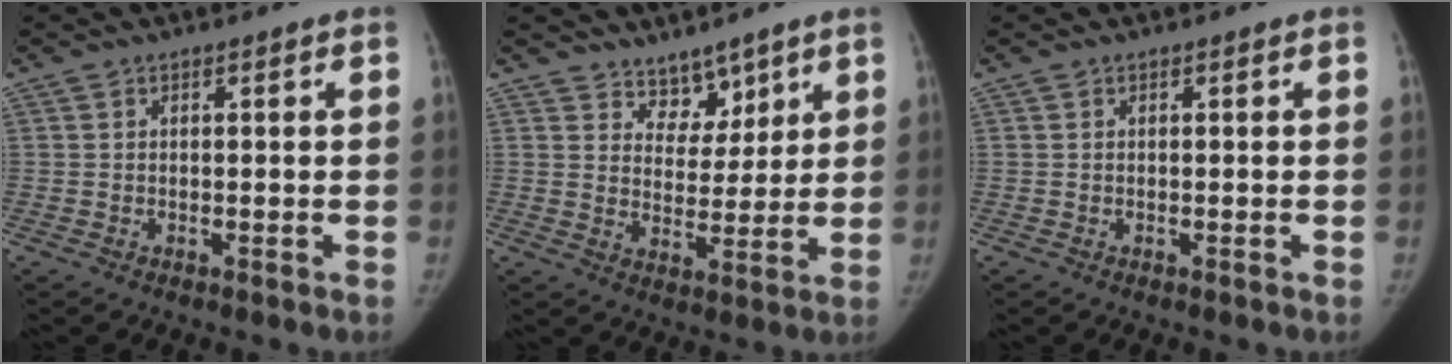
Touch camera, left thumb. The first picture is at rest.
{"total": 5.9, "force": [4.8, 3.4, 0.8], "torque": [0.029, -0.039, 0.085]}
{"total": 0.0}